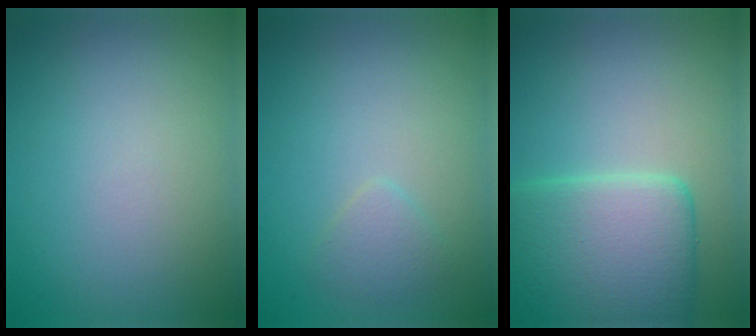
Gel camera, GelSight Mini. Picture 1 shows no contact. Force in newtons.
{"total": 1.3, "press": 1.3, "slide": 0.1}
{"total": 6.9, "press": 6.9, "slide": 0.5}